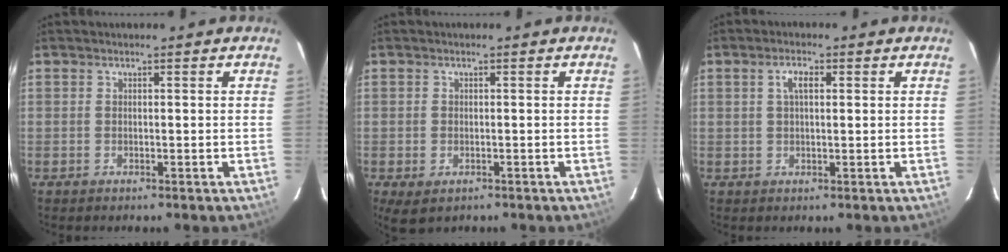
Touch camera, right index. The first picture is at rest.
{"total": 3.3, "force": [-1.3, 2.4, 1.9], "torque": [-0.035, -0.009, -0.017]}
{"total": 2.9, "force": [0.9, 1.2, 2.5], "torque": [-0.050, 0.009, 0.017]}